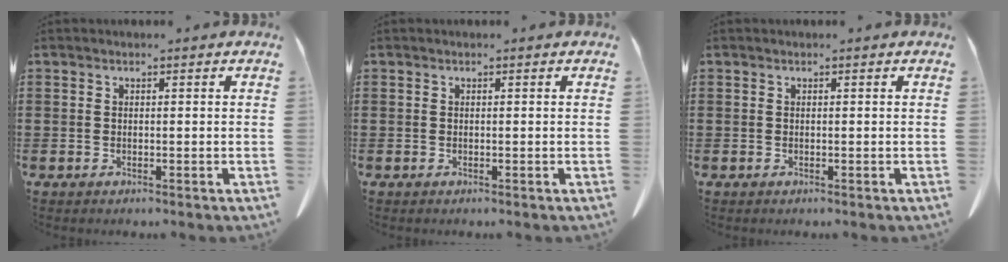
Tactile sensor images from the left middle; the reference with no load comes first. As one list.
[{"total": 0.0}, {"total": 0.0}]